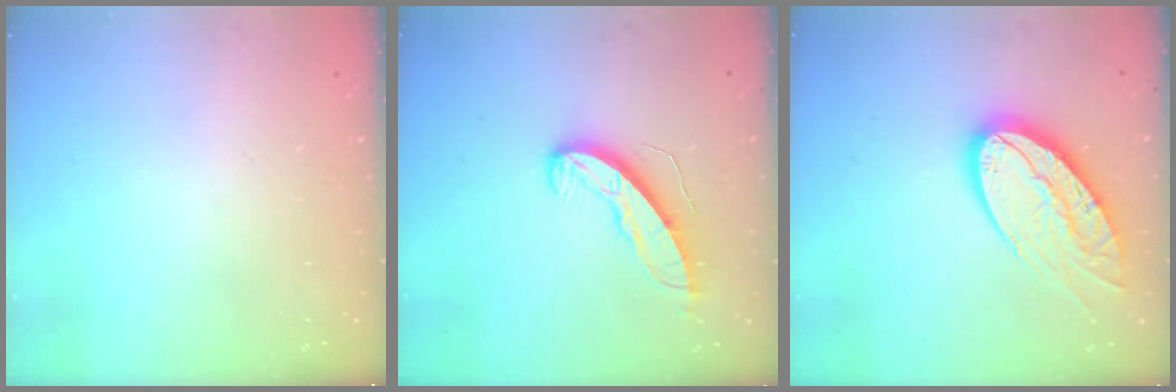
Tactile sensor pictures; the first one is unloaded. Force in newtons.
{"total": 9.1, "press": 9.1, "slide": 0.5}
{"total": 17.6, "press": 17.5, "slide": 1.3}